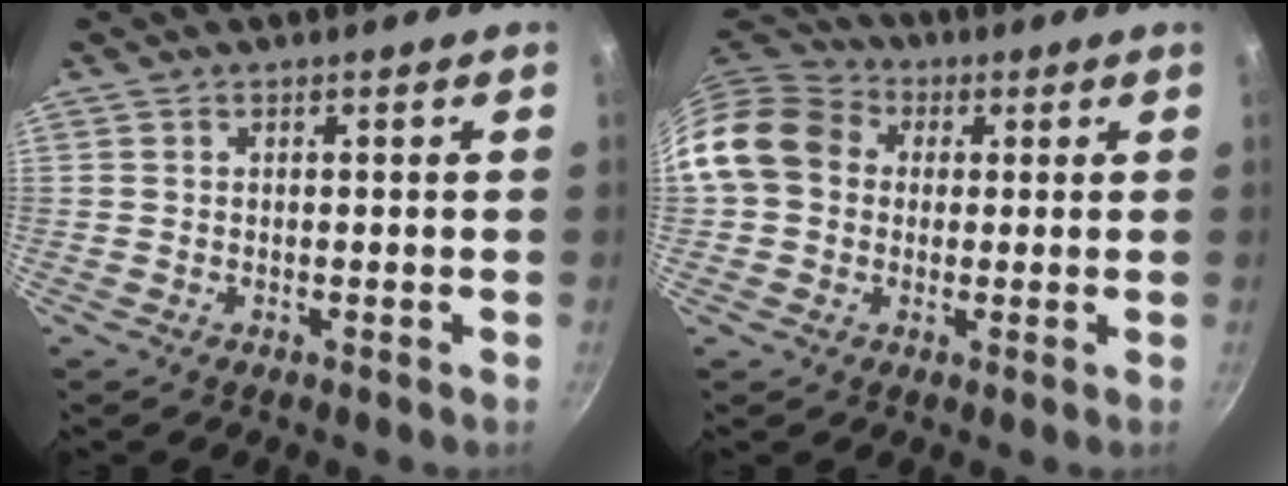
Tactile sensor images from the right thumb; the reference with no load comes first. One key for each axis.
{"total": 12.5, "fx": 1.8, "fy": 10.5, "fz": 6.5, "tx": -0.093, "ty": 0.025, "tz": 0.017}